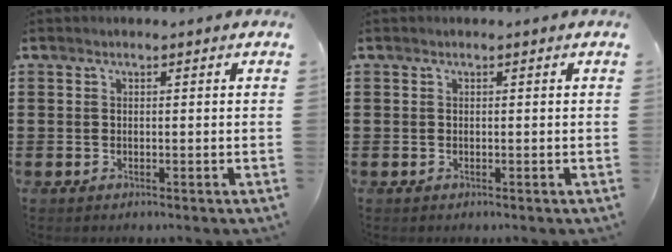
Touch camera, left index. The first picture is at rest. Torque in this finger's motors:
{"motor_torque": [0.00, 0.00, 0.00, 0.00]}